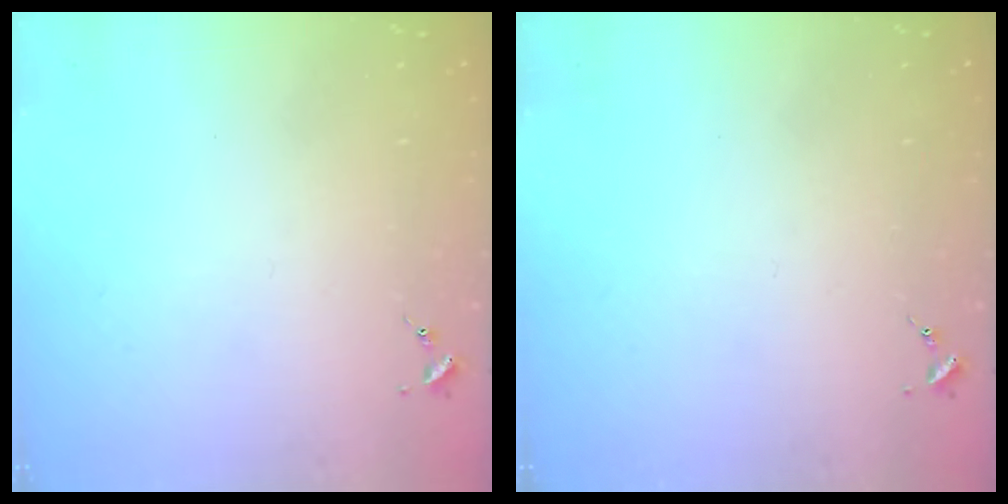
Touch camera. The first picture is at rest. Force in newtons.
{"total": 0.0}